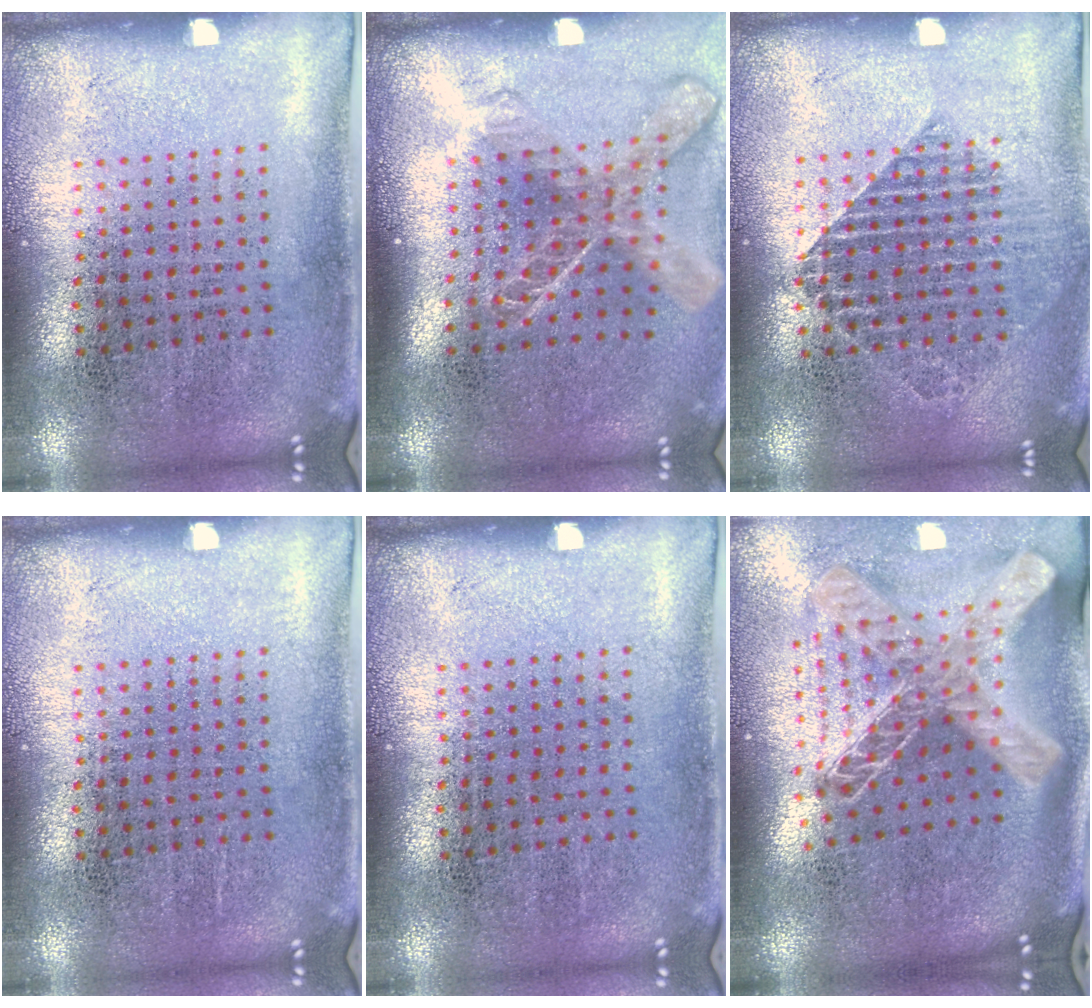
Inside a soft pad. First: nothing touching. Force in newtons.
{"total": 1.8, "press": 1.4, "slide": 1.2}
{"total": 1.4, "press": 1.3, "slide": 0.5}
{"total": 0.0}
{"total": 0.0}
{"total": 2.7, "press": 1.9, "slide": 1.9}